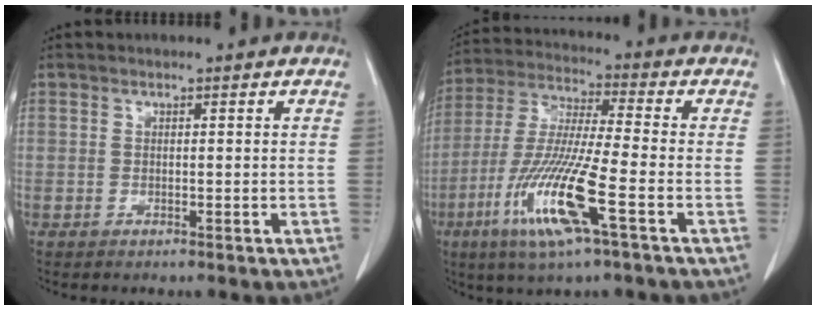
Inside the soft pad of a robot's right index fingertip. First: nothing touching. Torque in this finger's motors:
{"motor_torque": [2.06, -0.08, 1.06, 0.21]}